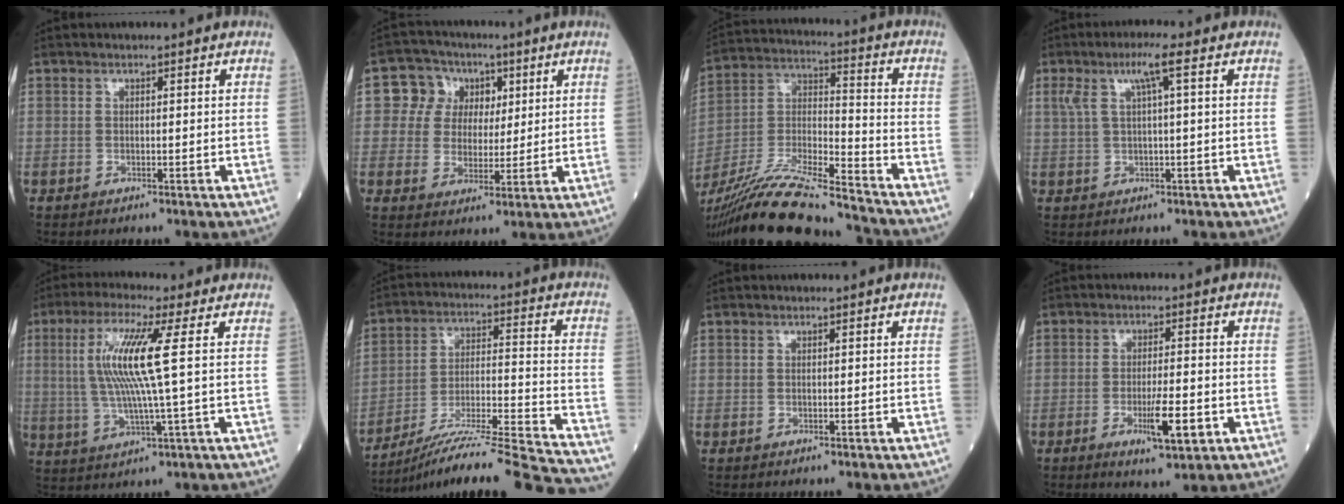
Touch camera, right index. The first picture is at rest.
{"total": 7.1, "force": [2.3, 6.6, 1.6], "torque": [-0.017, 0.028, 0.041]}
{"total": 21.6, "force": [-19.0, 0.9, 10.2], "torque": [-0.224, -0.027, -0.340]}
{"total": 4.3, "force": [1.7, -0.2, 3.9], "torque": [-0.082, 0.019, 0.038]}
{"total": 10.5, "force": [1.9, -0.7, 10.3], "torque": [-0.220, 0.003, 0.037]}
{"total": 23.6, "force": [-21.3, -1.4, 10.1], "torque": [-0.119, -0.015, -0.322]}
{"total": 0.0}
{"total": 6.4, "force": [-2.3, 0.8, 5.9], "torque": [-0.101, -0.007, -0.032]}